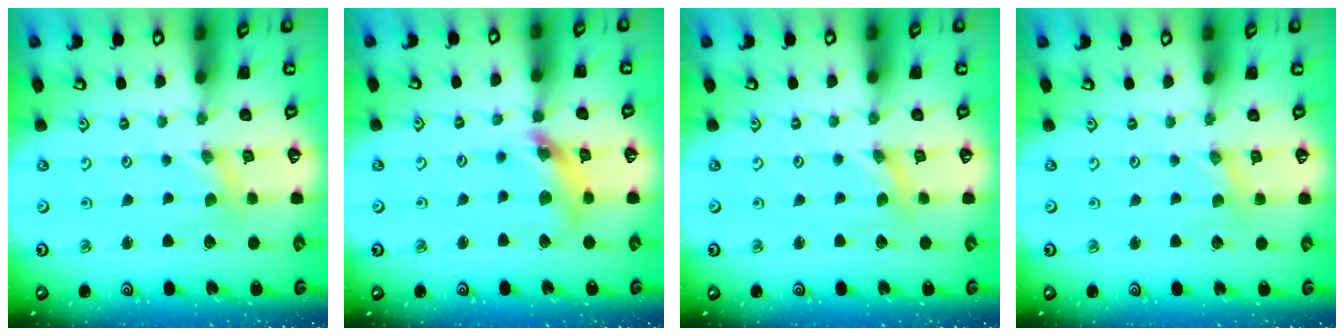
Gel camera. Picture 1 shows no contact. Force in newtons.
{"total": 11.9, "press": 11.8, "slide": 1.5}
{"total": 0.8, "press": 0.8, "slide": 0.1}
{"total": 0.6, "press": 0.6, "slide": 0.1}